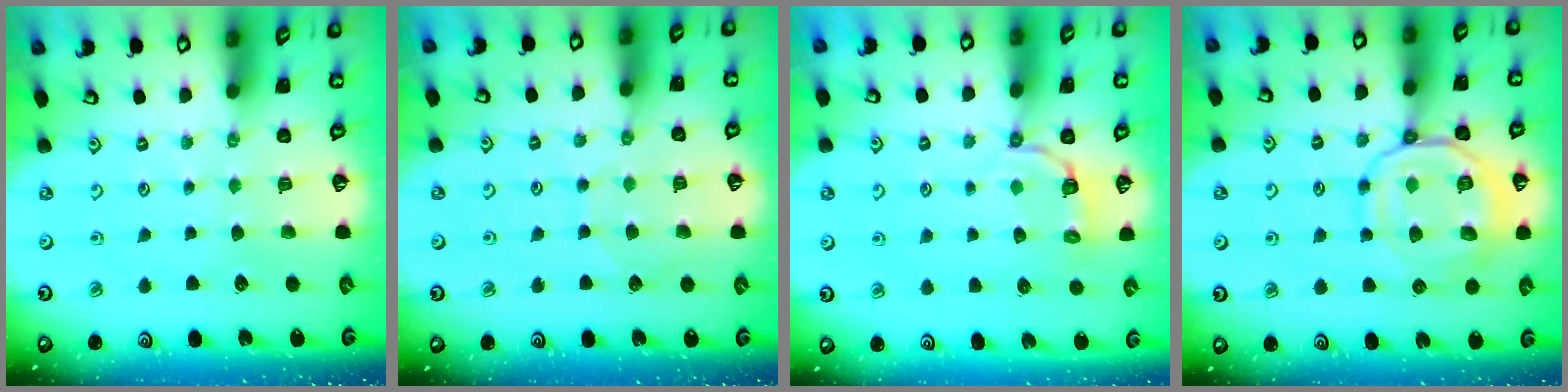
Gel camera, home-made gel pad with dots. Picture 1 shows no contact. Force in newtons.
{"total": 4.7, "press": 4.6, "slide": 0.6}
{"total": 3.8, "press": 2.5, "slide": 2.9}
{"total": 13.8, "press": 13.8, "slide": 1.5}